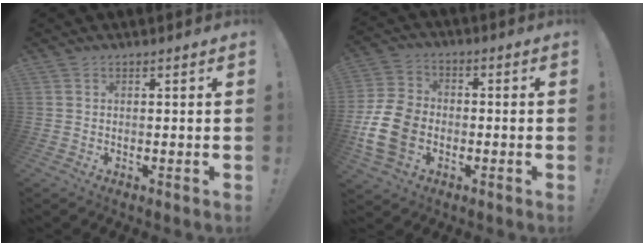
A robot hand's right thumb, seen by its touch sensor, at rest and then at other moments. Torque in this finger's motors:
{"motor_torque": [1.74, 1.40, 0.98, -0.90, 0.16]}